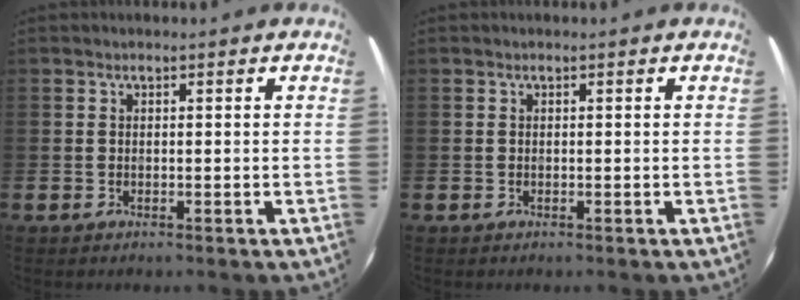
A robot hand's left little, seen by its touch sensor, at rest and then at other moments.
{"total": 0.0}